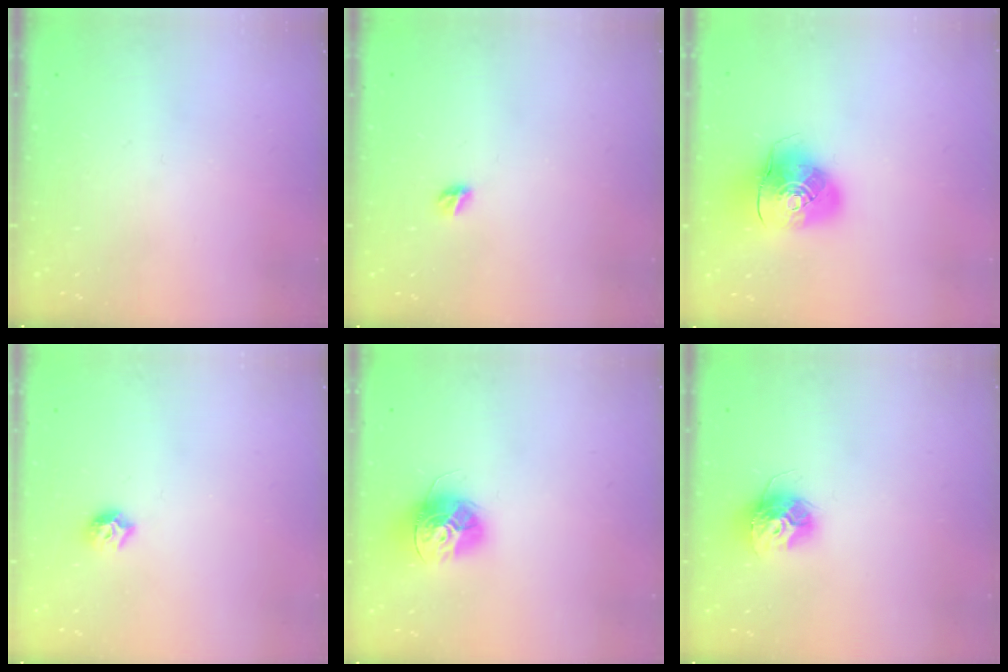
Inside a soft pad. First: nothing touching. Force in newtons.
{"total": 5.1, "press": 5.1, "slide": 0.5}
{"total": 10.9, "press": 10.7, "slide": 1.8}
{"total": 6.7, "press": 6.6, "slide": 0.9}
{"total": 13.7, "press": 13.7, "slide": 1.0}
{"total": 11.3, "press": 11.3, "slide": 1.0}